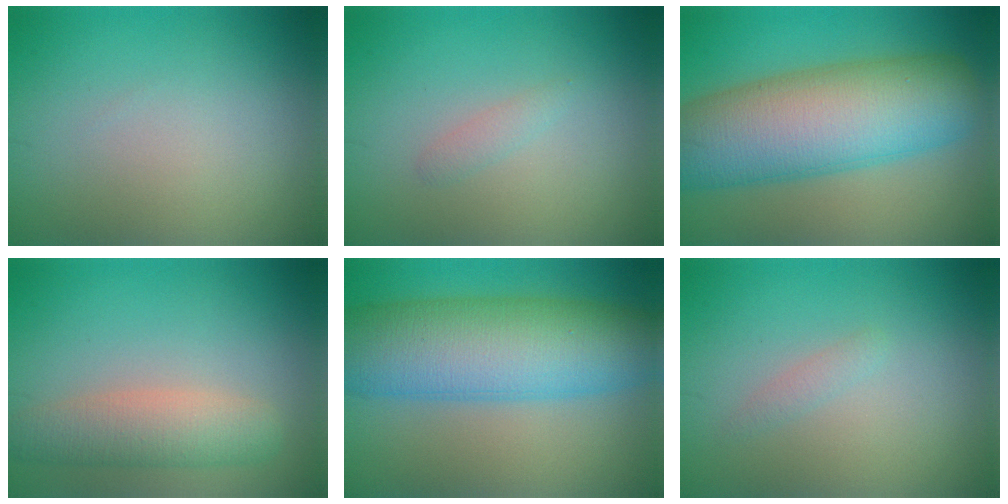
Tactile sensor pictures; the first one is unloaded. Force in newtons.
{"total": 0.9, "press": 0.9, "slide": 0.0}
{"total": 12.6, "press": 12.6, "slide": 0.4}
{"total": 4.1, "press": 4.1, "slide": 0.1}
{"total": 11.5, "press": 11.5, "slide": 0.2}
{"total": 0.9, "press": 0.9, "slide": 0.0}